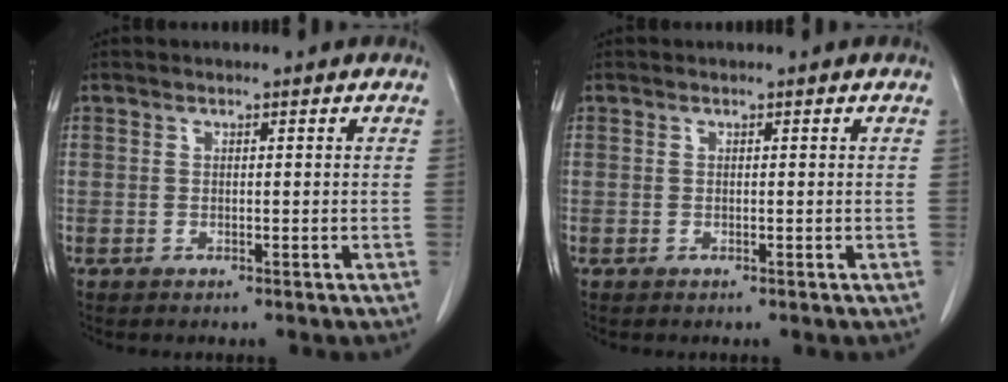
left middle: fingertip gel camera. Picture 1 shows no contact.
{"total": 0.0}